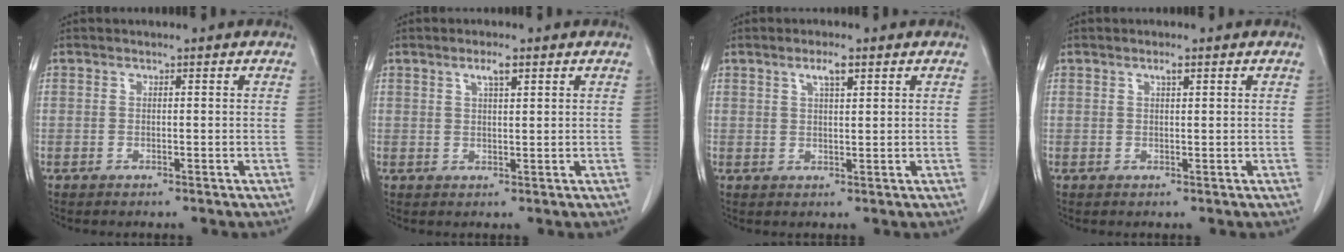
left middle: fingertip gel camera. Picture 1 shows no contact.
{"total": 2.5, "force": [1.5, 0.3, 2.0], "torque": [-0.039, 0.001, 0.028]}
{"total": 3.0, "force": [1.7, 0.4, 2.4], "torque": [-0.045, 0.001, 0.031]}
{"total": 1.1, "force": [0.7, 0.1, 0.9], "torque": [-0.017, -0.001, 0.012]}